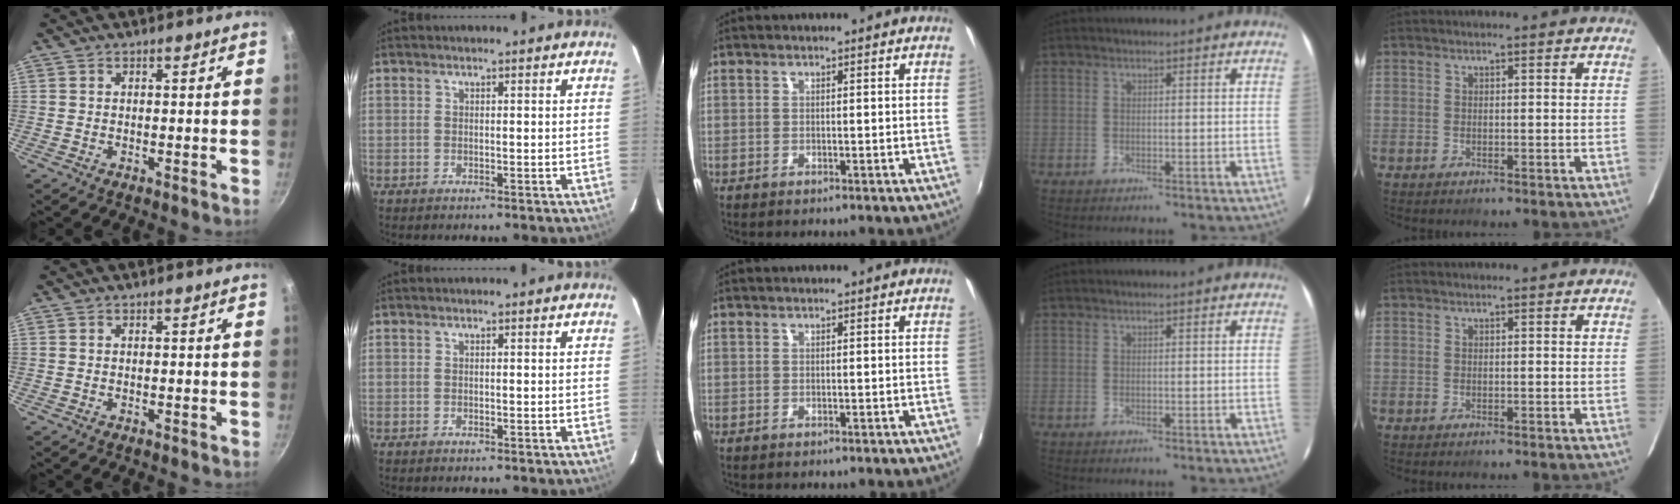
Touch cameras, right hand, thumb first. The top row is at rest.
{}